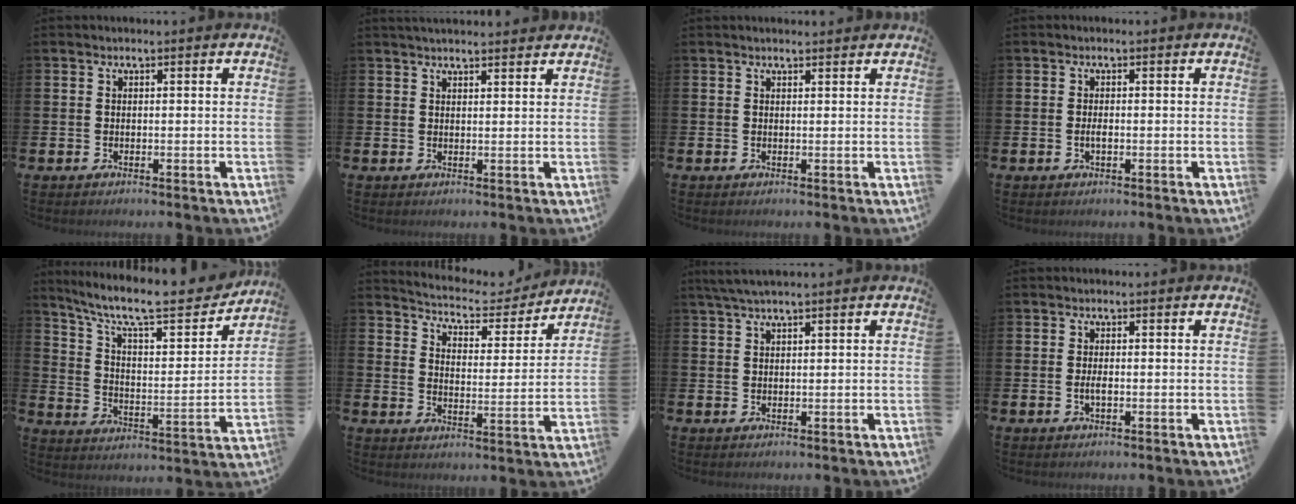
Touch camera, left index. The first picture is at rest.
{"total": 2.3, "force": [2.2, 0.2, 0.3], "torque": [0.001, -0.012, 0.038]}
{"total": 0.8, "force": [0.7, 0.1, 0.1], "torque": [0.005, -0.001, 0.012]}
{"total": 1.2, "force": [-0.3, 0.5, 1.1], "torque": [-0.016, 0.000, -0.007]}
{"total": 11.0, "force": [9.4, 2.2, 5.3], "torque": [-0.125, -0.065, 0.156]}
{"total": 5.3, "force": [5.1, 1.4, 0.6], "torque": [-0.038, -0.043, 0.083]}
{"total": 2.2, "force": [1.7, 0.1, 1.4], "torque": [-0.038, 0.006, 0.033]}
{"total": 1.6, "force": [-0.2, 0.6, 1.5], "torque": [-0.024, -0.002, -0.006]}